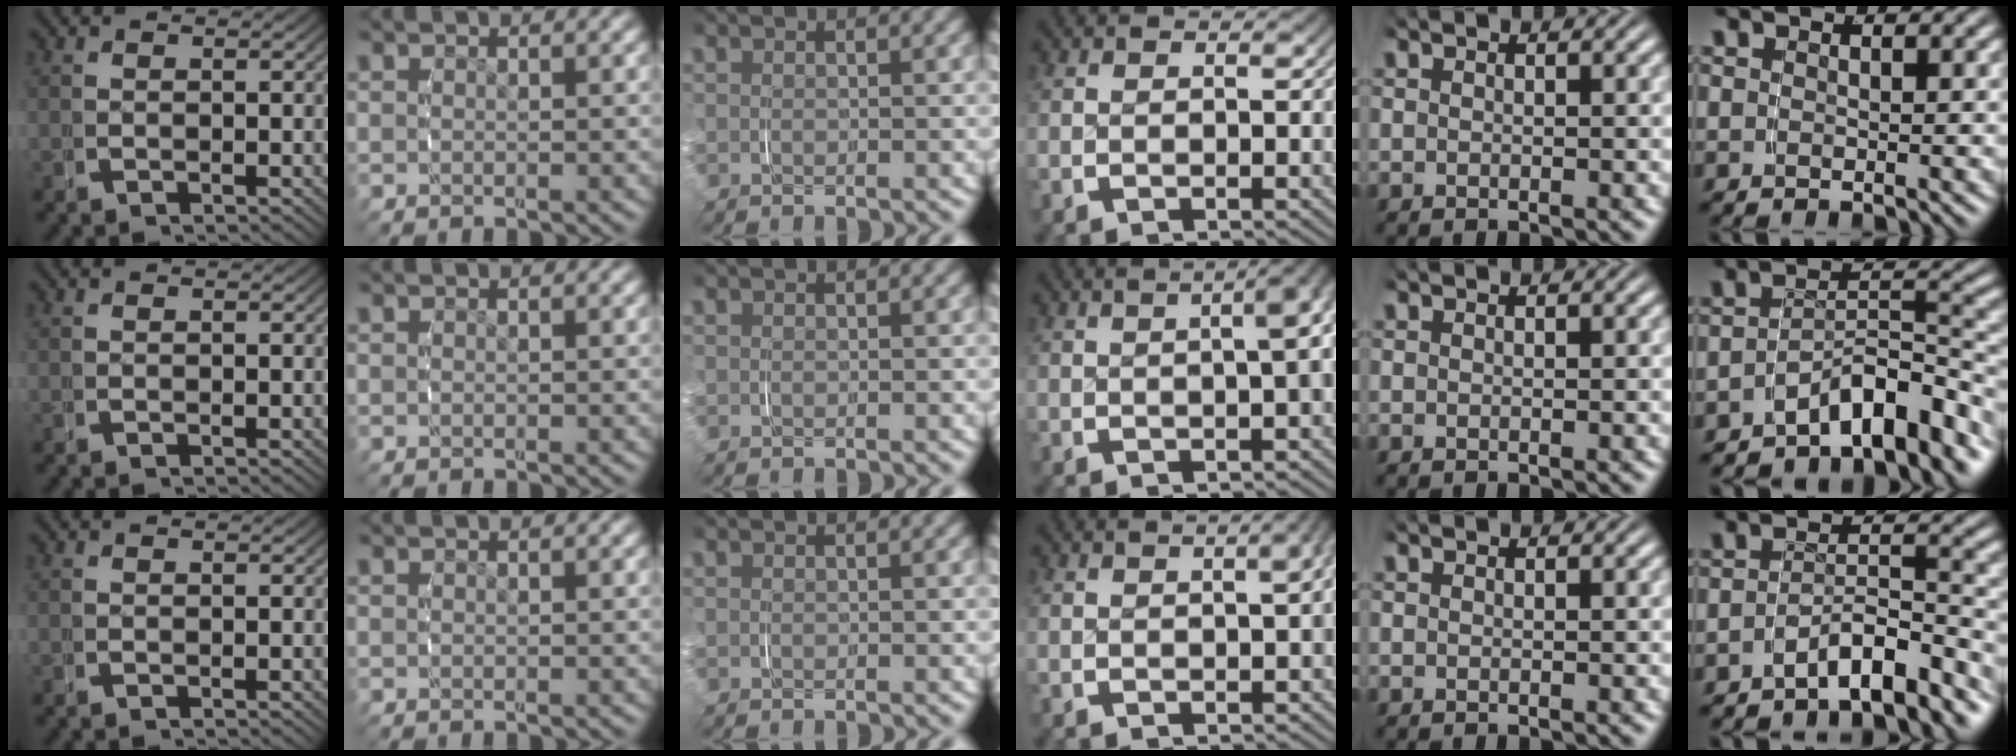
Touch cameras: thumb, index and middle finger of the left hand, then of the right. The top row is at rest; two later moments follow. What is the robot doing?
{"motion": "grasp_and_lifting", "object": "string"}